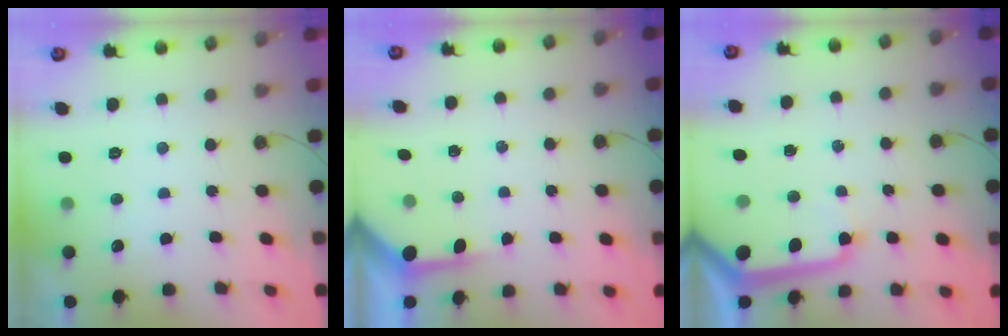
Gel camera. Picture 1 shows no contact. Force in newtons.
{"total": 3.8, "press": 3.8, "slide": 0.3}
{"total": 12.6, "press": 12.5, "slide": 1.6}